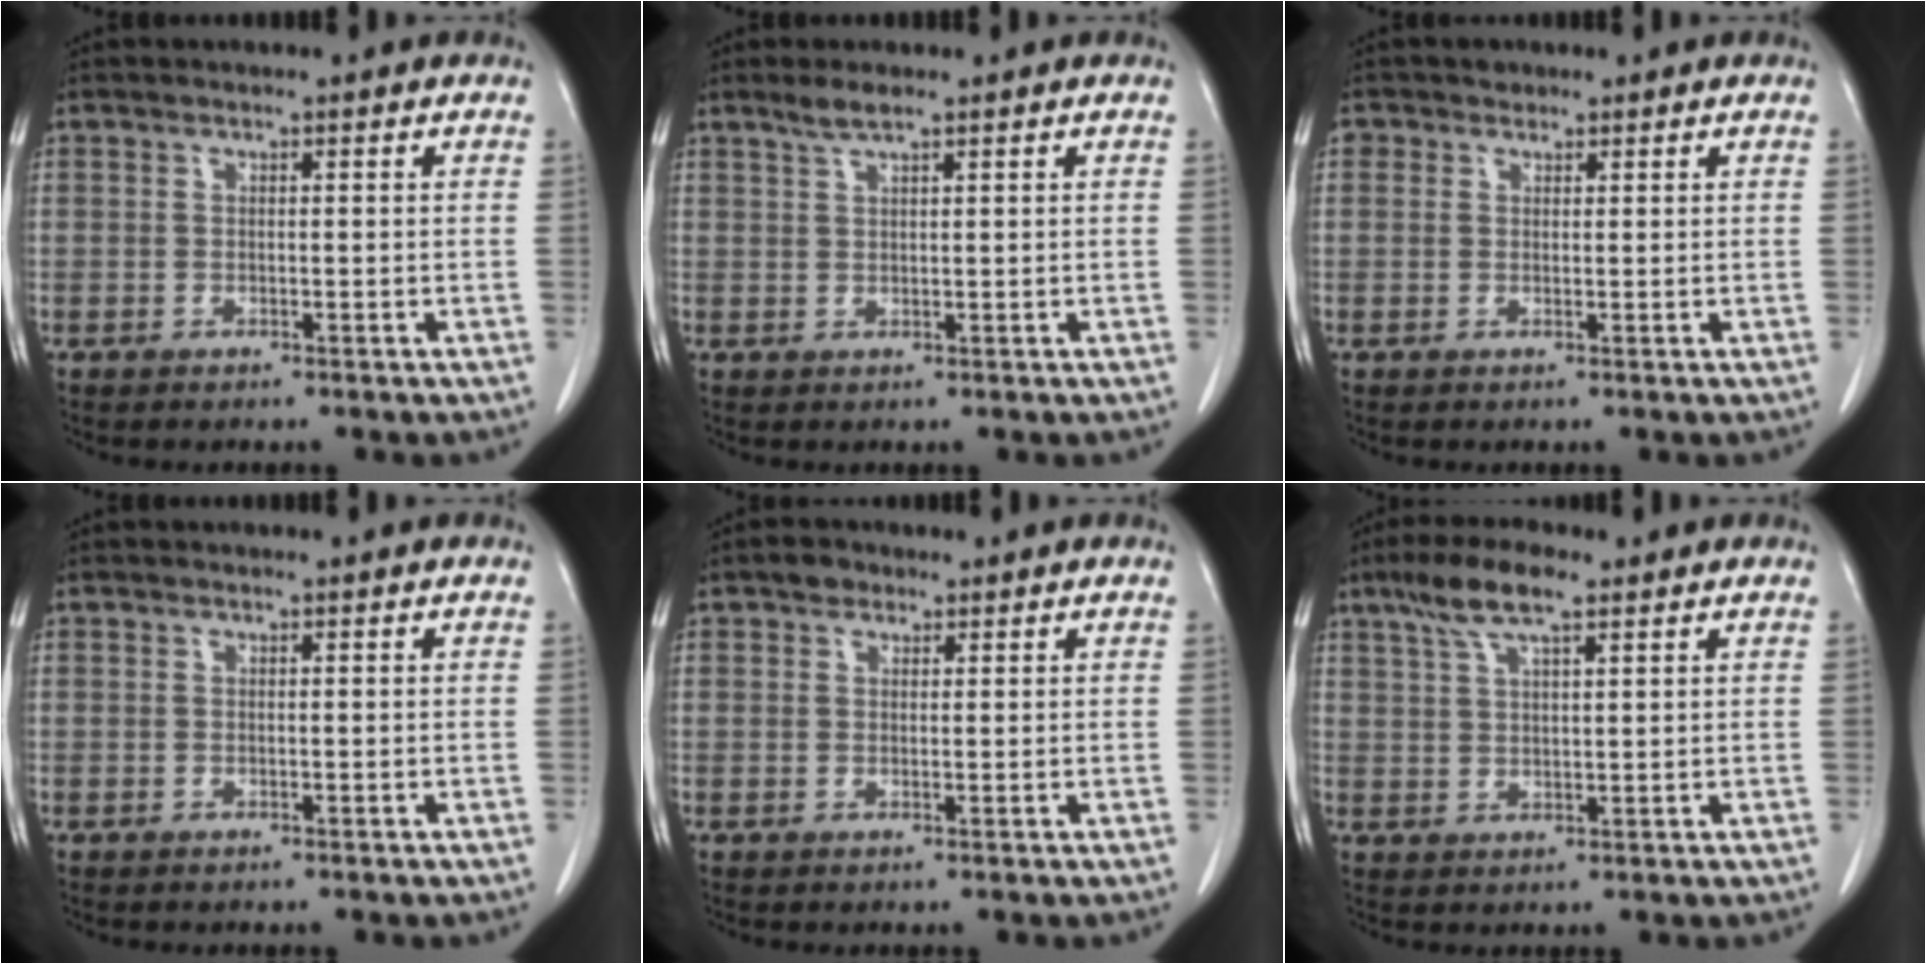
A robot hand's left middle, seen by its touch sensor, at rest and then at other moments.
{"total": 2.1, "force": [1.7, 0.1, 1.3], "torque": [-0.032, 0.003, 0.036]}
{"total": 1.6, "force": [0.9, 1.4, 0.2], "torque": [0.002, 0.003, 0.011]}
{"total": 0.0}
{"total": 1.8, "force": [1.2, 1.2, 0.6], "torque": [-0.011, 0.005, 0.017]}
{"total": 7.0, "force": [4.5, 1.5, 5.1], "torque": [-0.109, 0.016, 0.085]}